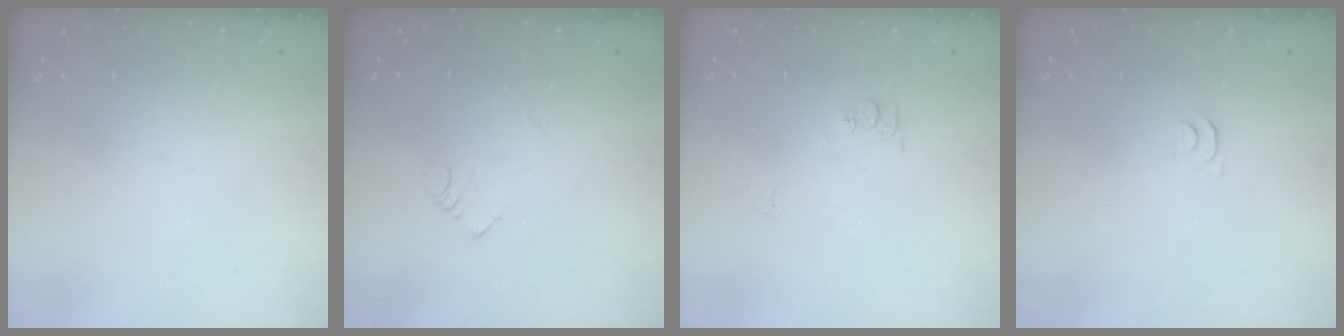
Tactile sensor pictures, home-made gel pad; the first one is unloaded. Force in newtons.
{"total": 3.9, "press": 3.9, "slide": 0.4}
{"total": 6.7, "press": 6.7, "slide": 0.8}
{"total": 3.3, "press": 3.2, "slide": 0.4}